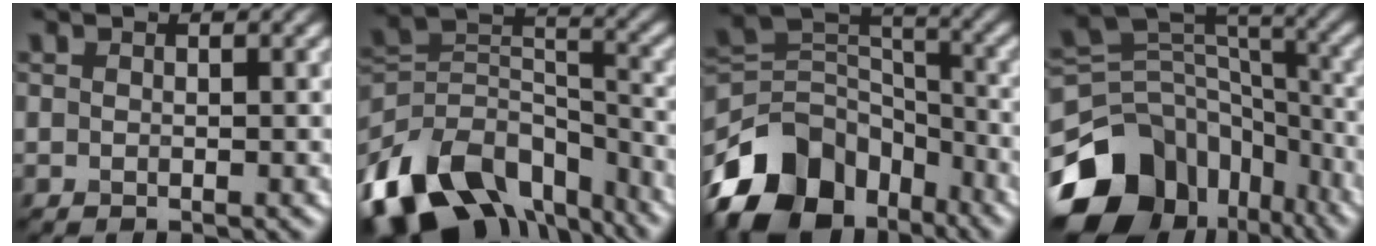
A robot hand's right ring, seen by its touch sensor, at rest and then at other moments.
{"total": 15.0, "force": [-10.0, 8.5, 7.2], "torque": [-0.172, 0.003, -0.169]}
{"total": 12.1, "force": [-7.7, 7.7, 5.3], "torque": [-0.100, 0.016, -0.148]}
{"total": 13.7, "force": [-7.5, 10.0, 5.6], "torque": [-0.133, 0.016, -0.113]}